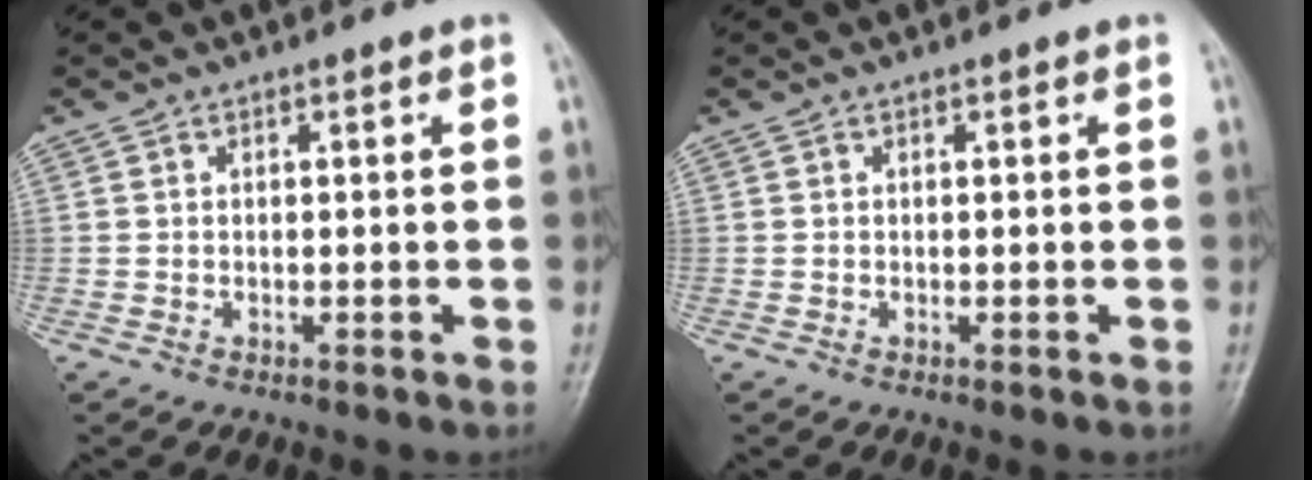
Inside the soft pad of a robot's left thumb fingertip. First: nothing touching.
{"total": 0.0}